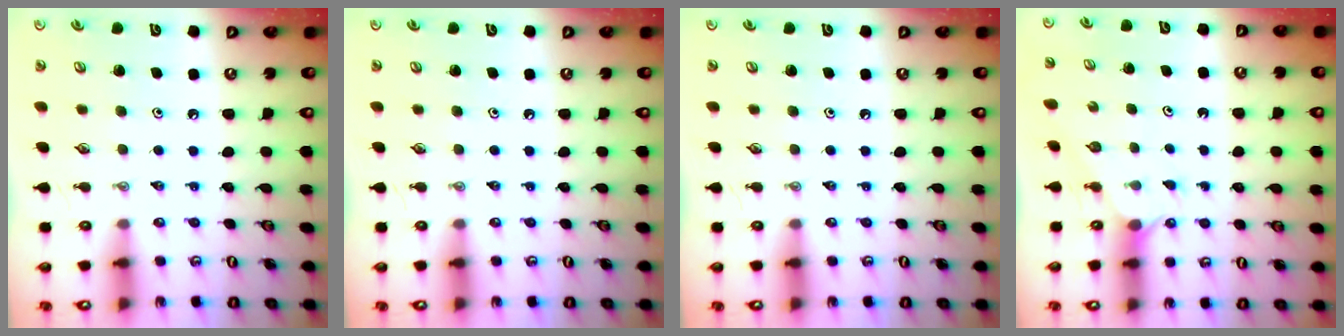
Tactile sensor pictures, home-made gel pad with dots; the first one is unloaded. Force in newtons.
{"total": 0.0}
{"total": 0.0}
{"total": 1.6, "press": 1.6, "slide": 0.3}